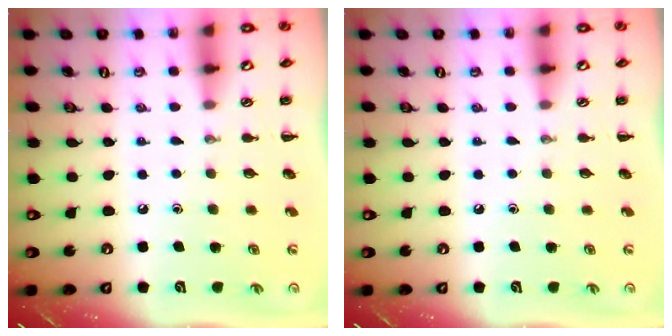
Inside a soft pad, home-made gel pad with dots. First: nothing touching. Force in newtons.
{"total": 0.0}